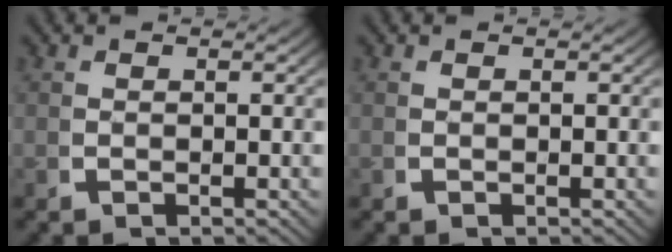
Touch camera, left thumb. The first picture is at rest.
{"total": 0.0}